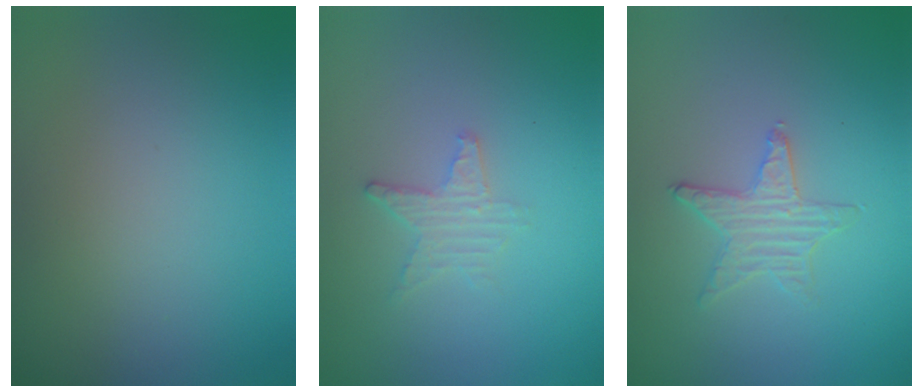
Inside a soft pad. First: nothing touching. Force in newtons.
{"total": 1.7, "press": 1.6, "slide": 0.4}
{"total": 1.2, "press": 1.2, "slide": 0.1}